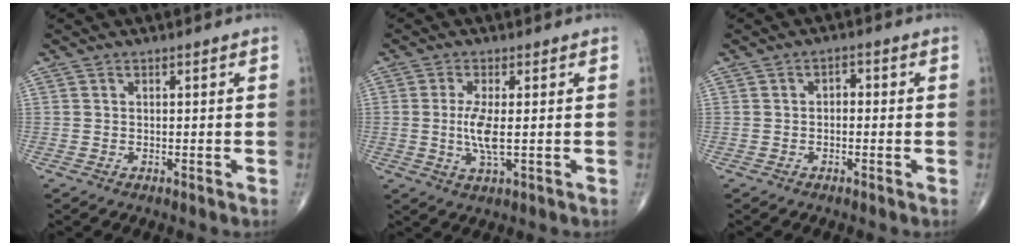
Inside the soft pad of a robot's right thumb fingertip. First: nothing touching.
{"total": 5.3, "force": [-0.1, 1.2, 5.2], "torque": [-0.122, -0.012, -0.004]}
{"total": 1.8, "force": [-0.3, 1.3, 1.3], "torque": [-0.008, 0.009, -0.012]}